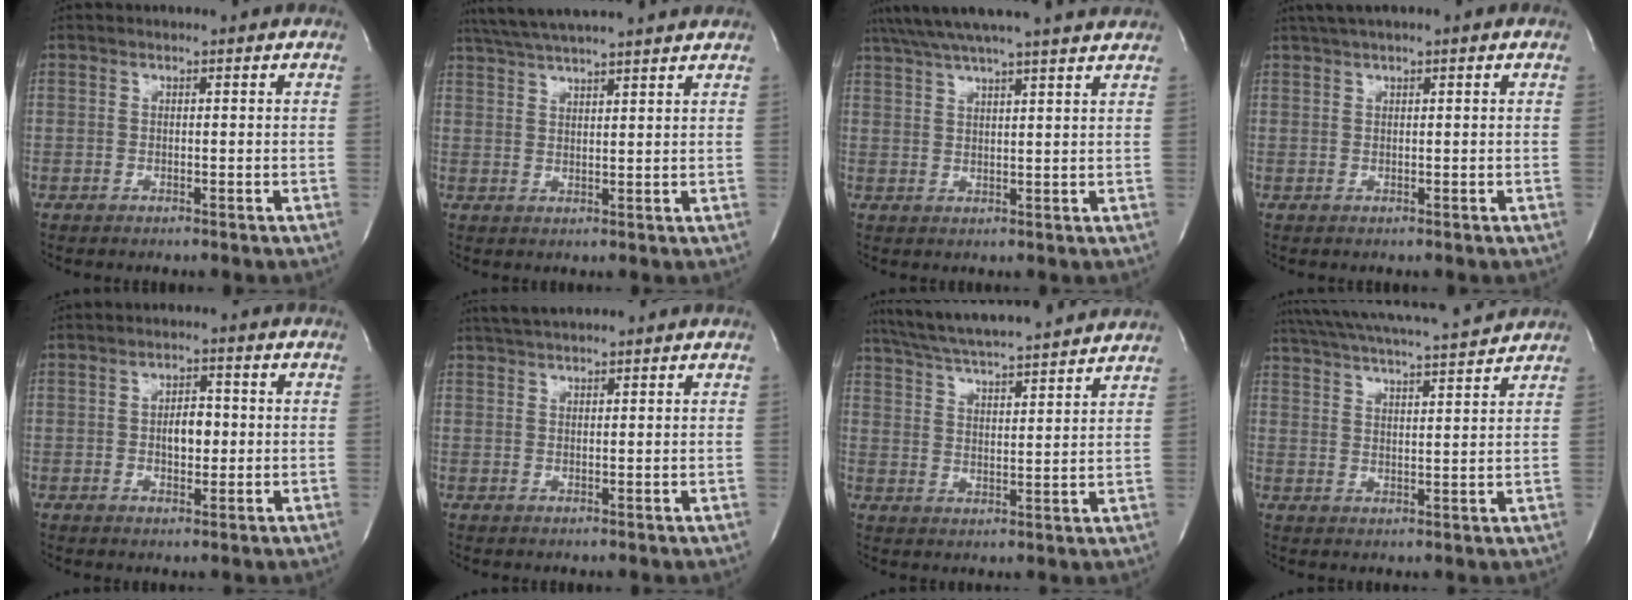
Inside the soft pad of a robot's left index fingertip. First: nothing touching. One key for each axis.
{"total": 14.2, "fx": 12.6, "fy": 0.3, "fz": 6.5, "tx": -0.121, "ty": 0.028, "tz": 0.184}
{"total": 16.8, "fx": 15.0, "fy": -0.2, "fz": 7.5, "tx": -0.131, "ty": 0.009, "tz": 0.203}
{"total": 3.3, "fx": 2.1, "fy": 0.2, "fz": 2.5, "tx": -0.048, "ty": 0.016, "tz": 0.036}
{"total": 3.9, "fx": -0.4, "fy": 2.0, "fz": 3.3, "tx": -0.049, "ty": -0.005, "tz": -0.005}
{"total": 4.6, "fx": 4.1, "fy": 0.3, "fz": 2.1, "tx": -0.035, "ty": 0.022, "tz": 0.072}
{"total": 18.8, "fx": 17.0, "fy": 0.9, "fz": 8.0, "tx": -0.141, "ty": 0.015, "tz": 0.250}
{"total": 16.0, "fx": 14.6, "fy": 0.5, "fz": 6.4, "tx": -0.125, "ty": 0.006, "tz": 0.211}